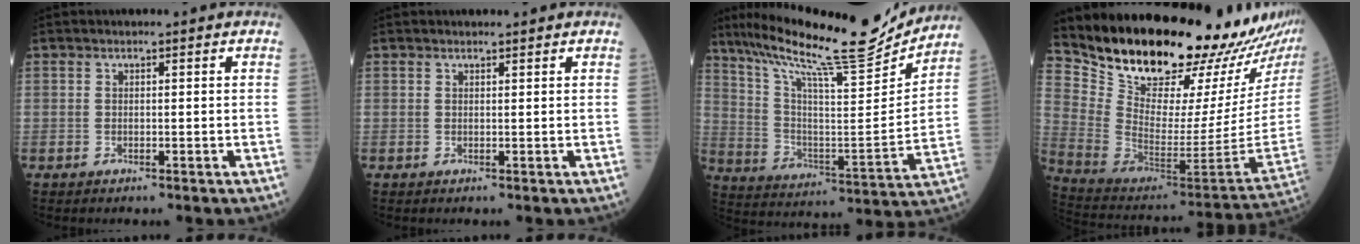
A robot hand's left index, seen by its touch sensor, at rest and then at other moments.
{"total": 1.1, "force": [1.0, 0.0, 0.2], "torque": [-0.006, 0.003, 0.018]}
{"total": 23.6, "force": [20.8, 1.4, 11.2], "torque": [-0.207, -0.030, 0.320]}
{"total": 28.3, "force": [24.8, 2.8, 13.3], "torque": [-0.225, -0.115, 0.365]}